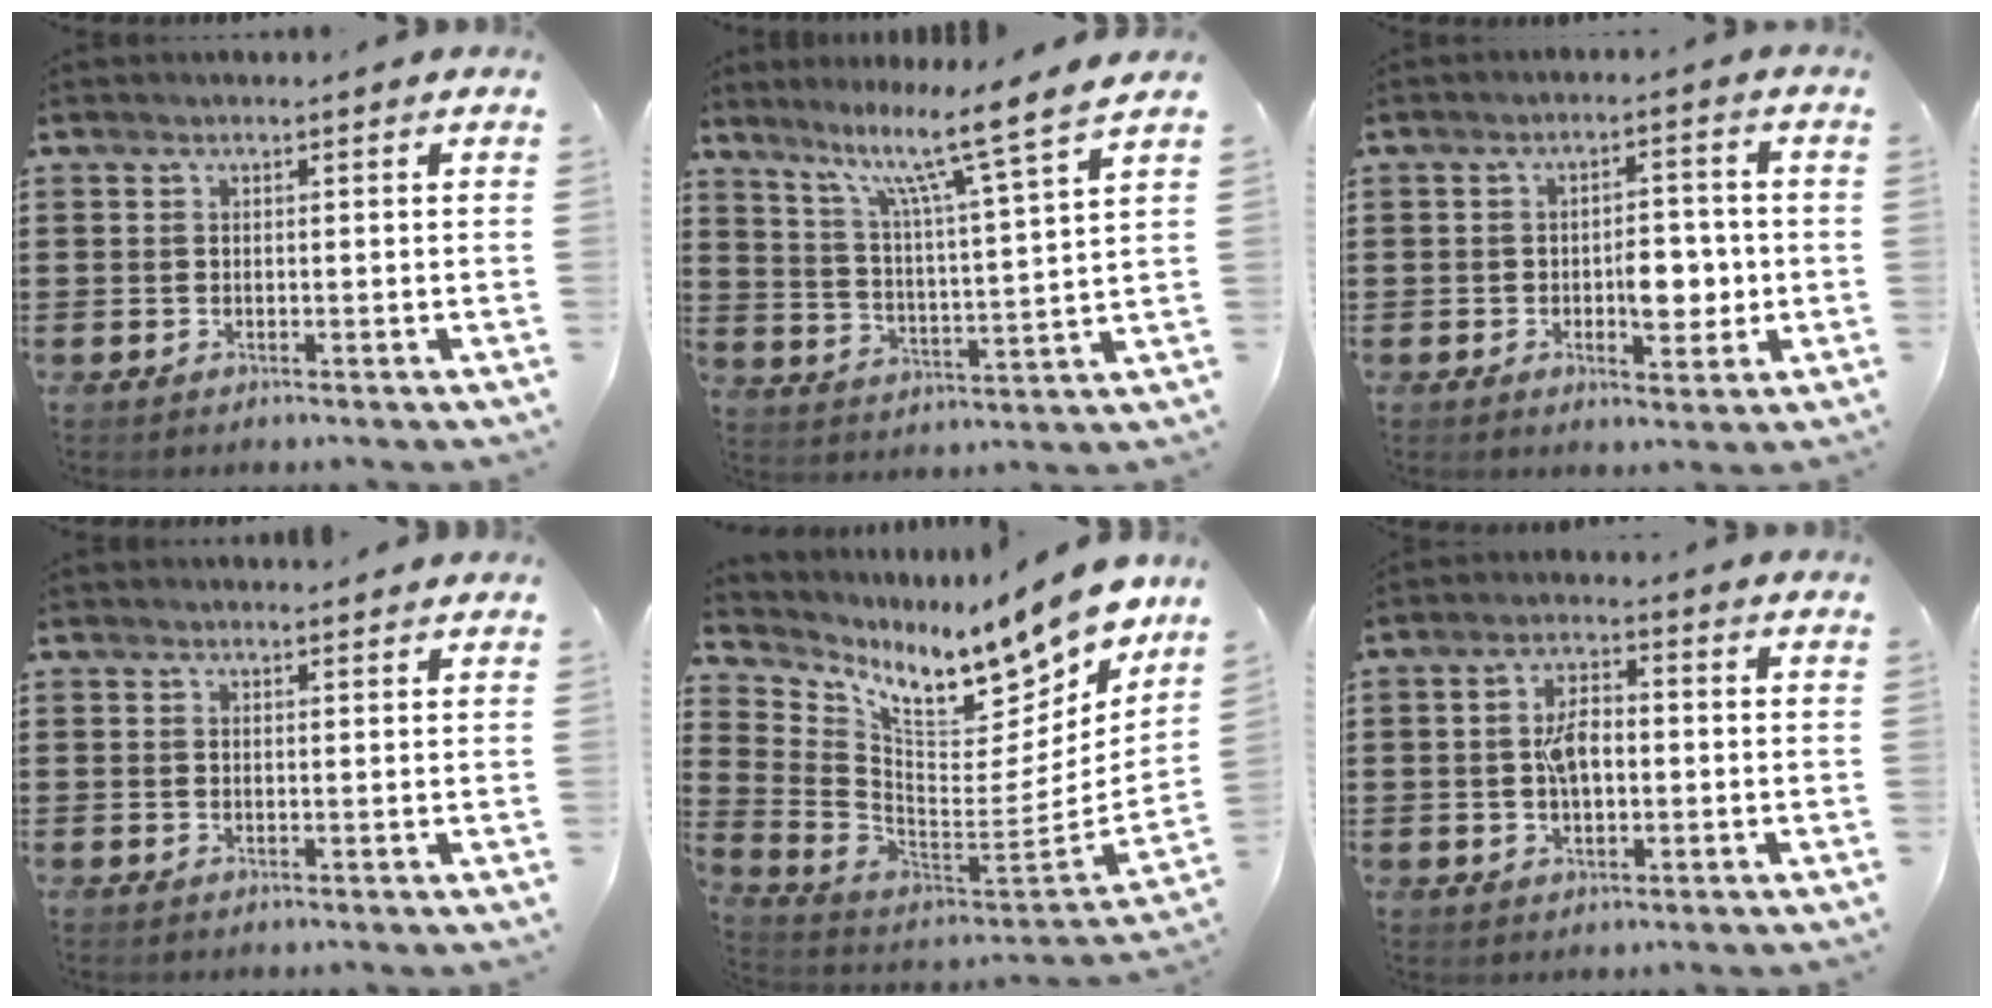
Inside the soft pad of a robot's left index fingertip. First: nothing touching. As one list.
[{"total": 9.6, "force": [7.6, -0.7, 5.9], "torque": [-0.127, -0.058, 0.114]}, {"total": 5.9, "force": [-1.1, 3.1, 4.9], "torque": [-0.064, -0.003, -0.026]}, {"total": 1.2, "force": [1.2, 0.1, 0.2], "torque": [-0.006, 0.000, 0.024]}, {"total": 12.6, "force": [10.0, 3.5, 6.7], "torque": [-0.125, -0.089, 0.165]}, {"total": 5.1, "force": [0.0, 2.5, 4.4], "torque": [-0.093, 0.007, -0.004]}]